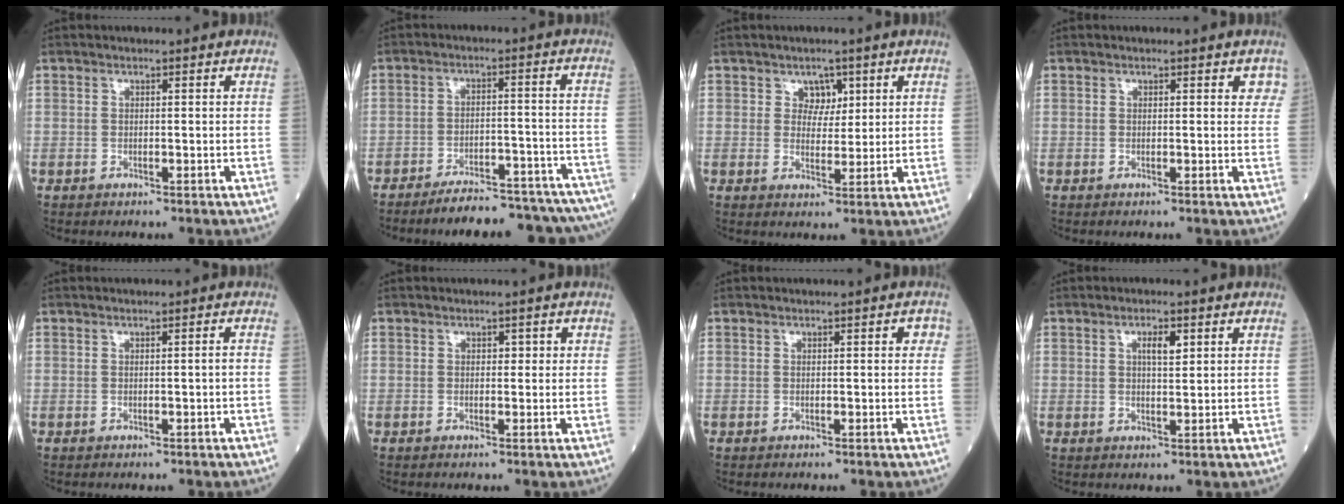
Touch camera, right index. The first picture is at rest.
{"total": 17.6, "force": [-15.8, 2.9, 7.3], "torque": [-0.052, 0.021, -0.204]}
{"total": 3.0, "force": [1.5, 2.2, 1.3], "torque": [-0.011, 0.002, 0.023]}
{"total": 2.0, "force": [1.3, 1.0, 1.1], "torque": [0.003, 0.004, 0.008]}
{"total": 0.7, "force": [-0.2, -0.1, 0.7], "torque": [-0.011, -0.002, 0.000]}
{"total": 1.3, "force": [0.4, 0.9, 0.8], "torque": [-0.005, 0.005, 0.003]}
{"total": 1.4, "force": [0.4, 0.6, 1.2], "torque": [-0.010, 0.009, 0.004]}
{"total": 2.9, "force": [1.2, 0.8, 2.5], "torque": [-0.044, 0.000, 0.019]}